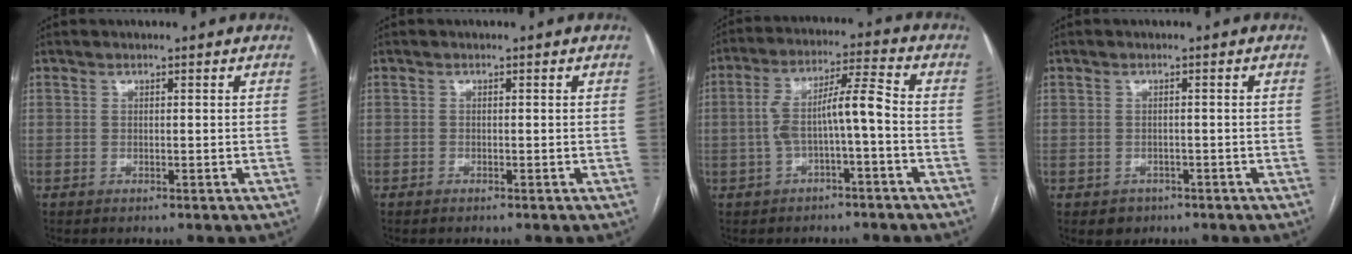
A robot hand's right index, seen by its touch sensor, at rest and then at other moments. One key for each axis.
{"total": 0.0}
{"total": 8.1, "fx": -1.4, "fy": 1.0, "fz": 7.9, "tx": -0.148, "ty": 0.036, "tz": -0.023}
{"total": 2.4, "fx": -1.2, "fy": 2.1, "fz": 0.3, "tx": 0.000, "ty": 0.007, "tz": -0.011}